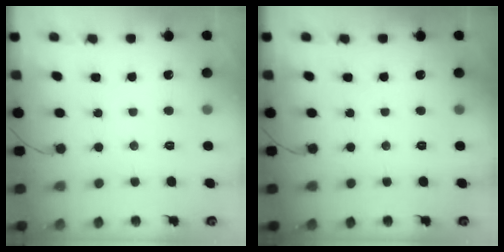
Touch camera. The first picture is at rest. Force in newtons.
{"total": 0.0}